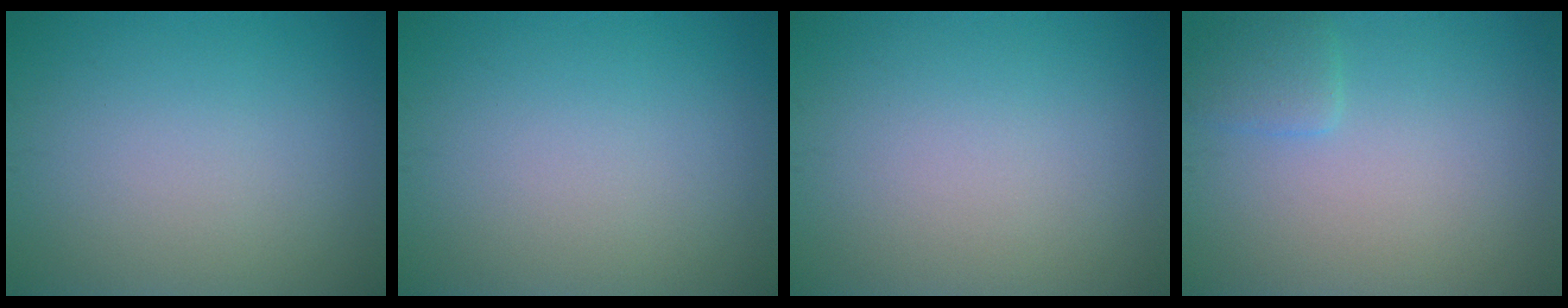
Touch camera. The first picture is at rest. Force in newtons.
{"total": 0.0}
{"total": 0.0}
{"total": 1.6, "press": 1.6, "slide": 0.1}